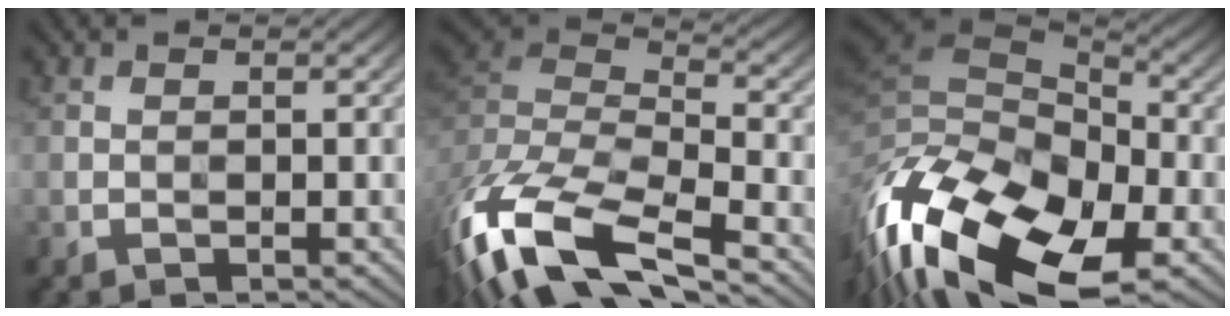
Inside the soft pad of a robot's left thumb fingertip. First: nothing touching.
{"total": 17.3, "force": [-10.3, 6.5, 12.2], "torque": [-0.322, -0.027, -0.173]}
{"total": 20.5, "force": [-9.8, 11.3, 13.9], "torque": [-0.305, -0.048, -0.123]}